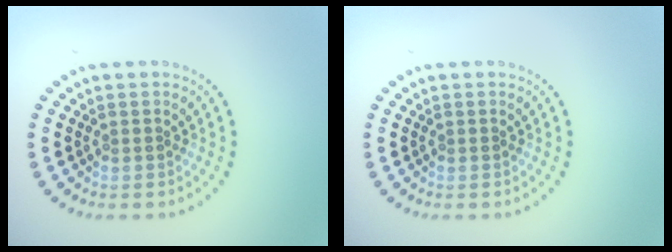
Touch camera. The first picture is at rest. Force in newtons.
{"total": 0.0}